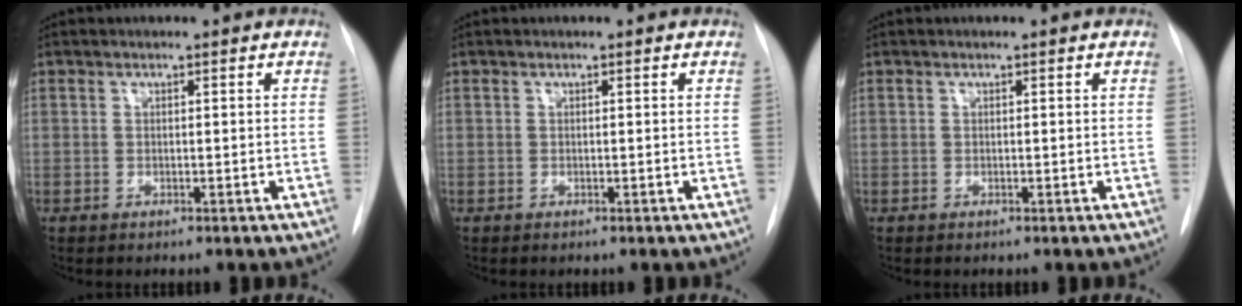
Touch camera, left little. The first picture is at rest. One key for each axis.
{"total": 0.0}
{"total": 0.0}